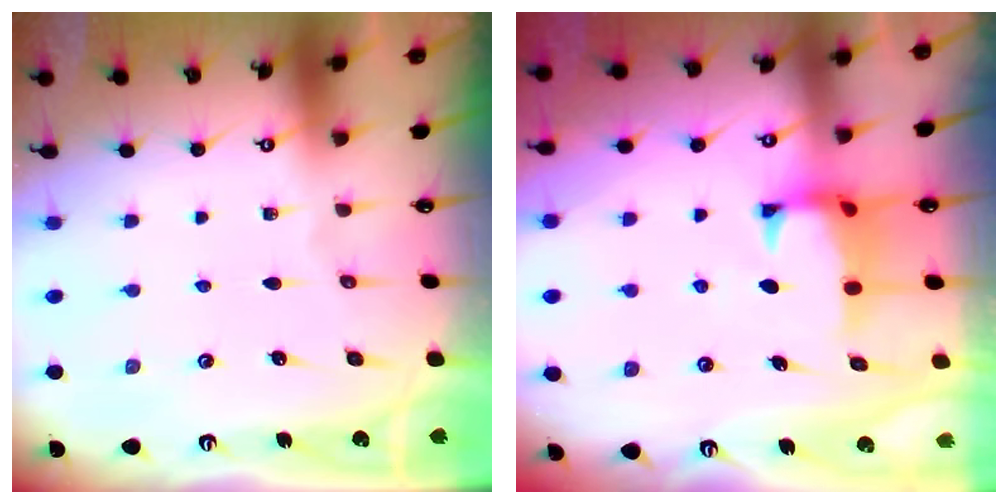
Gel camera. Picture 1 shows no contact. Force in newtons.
{"total": 0.8, "press": 0.2, "slide": 0.8}